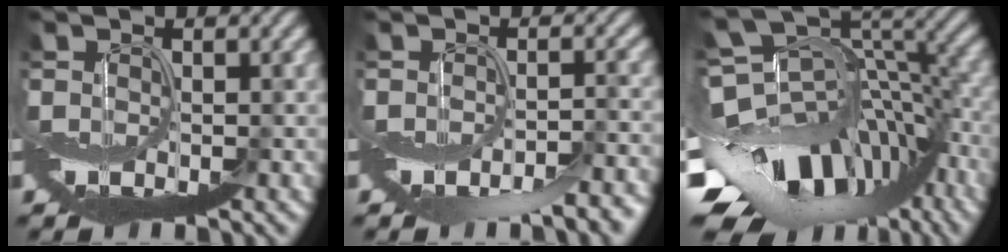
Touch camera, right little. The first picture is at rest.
{"total": 4.6, "force": [-2.9, 1.4, 3.3], "torque": [-0.049, -0.010, -0.042]}
{"total": 12.9, "force": [-6.5, 9.1, 6.5], "torque": [-0.132, 0.012, -0.096]}